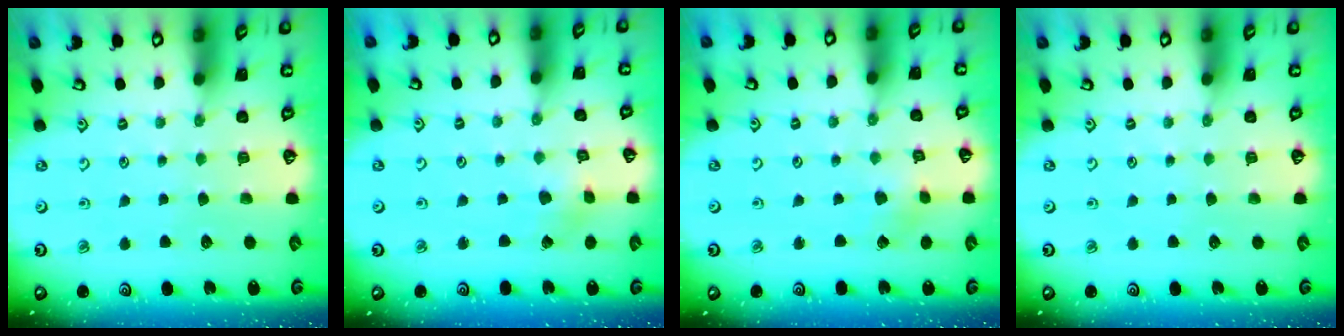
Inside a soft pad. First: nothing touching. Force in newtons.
{"total": 2.0, "press": 2.0, "slide": 0.1}
{"total": 1.8, "press": 1.8, "slide": 0.1}
{"total": 0.0}